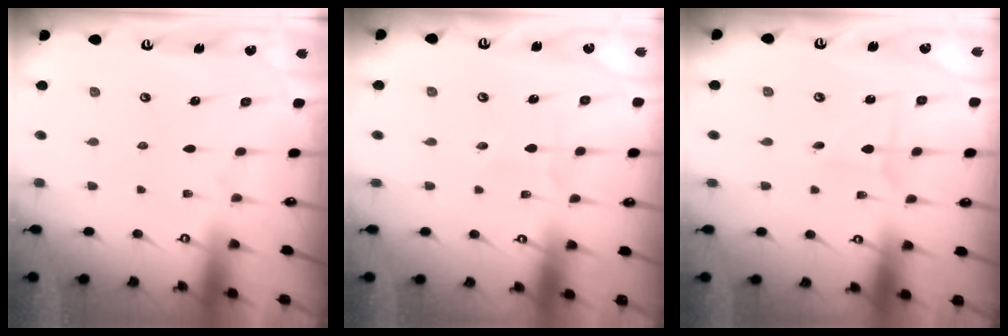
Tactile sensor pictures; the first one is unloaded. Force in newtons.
{"total": 1.9, "press": 1.7, "slide": 1.0}
{"total": 1.1, "press": 1.1, "slide": 0.0}